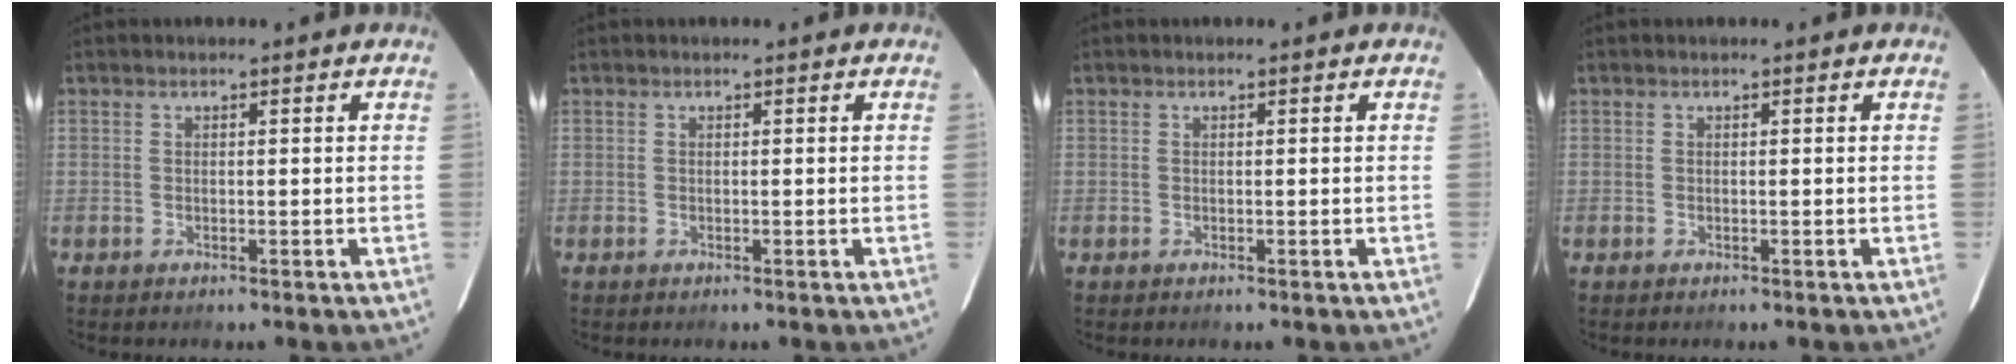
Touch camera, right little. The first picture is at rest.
{"total": 0.0}
{"total": 0.0}
{"total": 0.0}